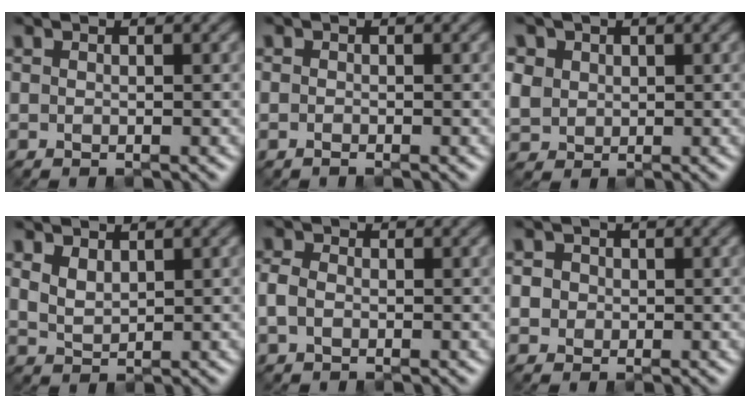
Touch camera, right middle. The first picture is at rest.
{"total": 0.5, "force": [-0.4, 0.3, 0.2], "torque": [0.000, -0.001, -0.008]}
{"total": 4.9, "force": [1.8, 4.1, 1.9], "torque": [-0.080, 0.015, 0.037]}
{"total": 2.0, "force": [1.2, 1.2, 1.2], "torque": [-0.028, -0.003, 0.029]}
{"total": 2.1, "force": [-0.3, 1.7, 1.3], "torque": [-0.027, 0.001, -0.012]}
{"total": 2.9, "force": [0.7, 2.5, 1.2], "torque": [-0.004, 0.014, -0.004]}